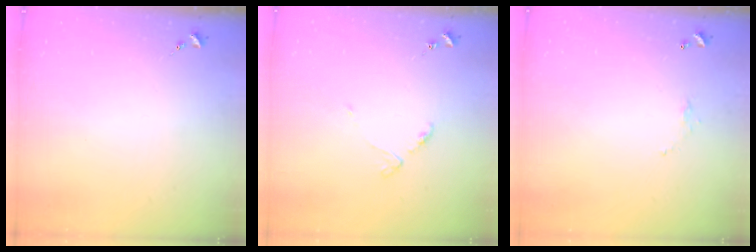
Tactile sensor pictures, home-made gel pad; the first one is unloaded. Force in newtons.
{"total": 4.4, "press": 4.3, "slide": 0.5}
{"total": 3.7, "press": 3.7, "slide": 0.1}